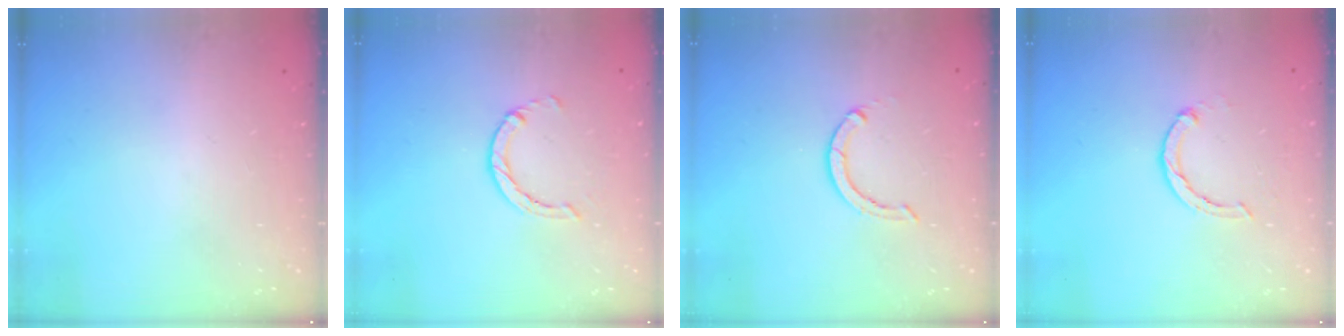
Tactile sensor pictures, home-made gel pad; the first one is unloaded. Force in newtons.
{"total": 1.4, "press": 1.4, "slide": 0.3}
{"total": 3.1, "press": 3.0, "slide": 0.3}
{"total": 2.4, "press": 2.4, "slide": 0.4}